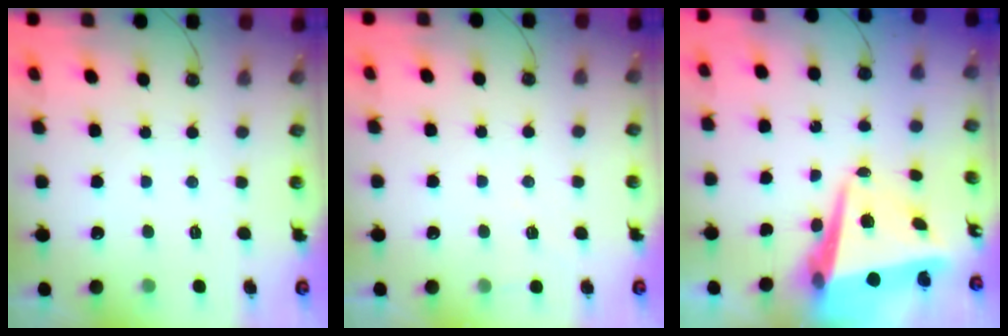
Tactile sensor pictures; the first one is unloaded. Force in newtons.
{"total": 4.2, "press": 2.4, "slide": 3.4}
{"total": 10.6, "press": 10.4, "slide": 2.0}